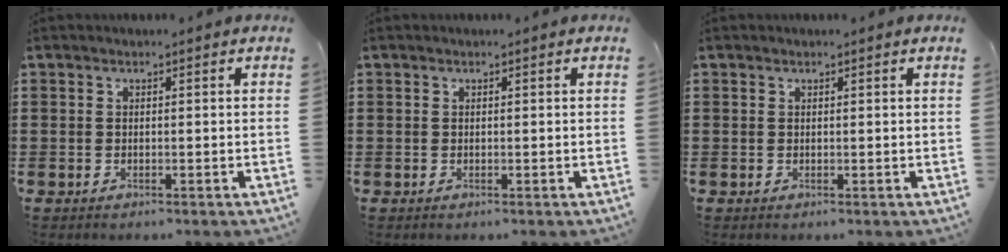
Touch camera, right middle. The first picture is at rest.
{"total": 0.0}
{"total": 0.0}